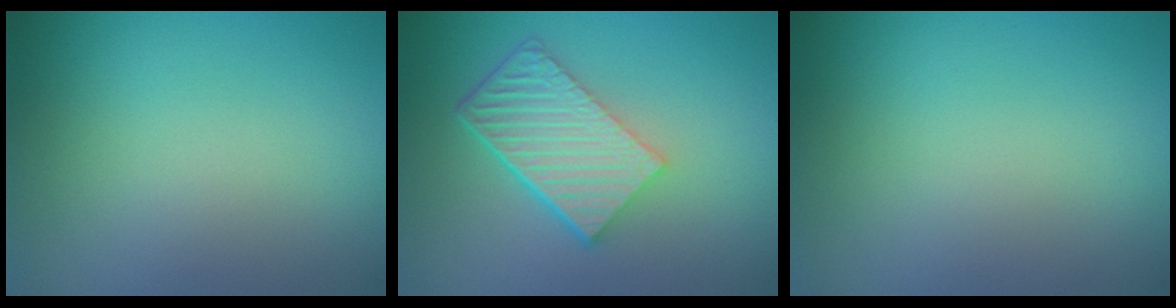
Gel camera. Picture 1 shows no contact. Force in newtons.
{"total": 6.0, "press": 4.0, "slide": 4.4}
{"total": 0.0}